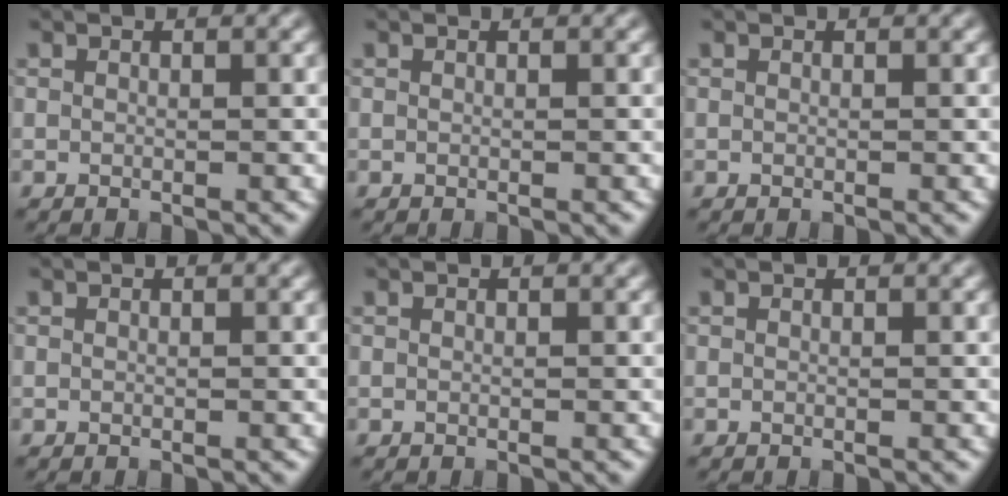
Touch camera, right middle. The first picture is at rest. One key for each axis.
{"total": 0.0}
{"total": 0.0}
{"total": 0.0}
{"total": 0.0}
{"total": 0.0}